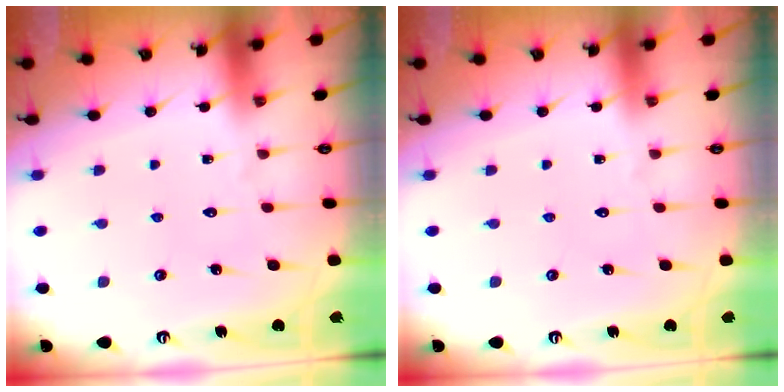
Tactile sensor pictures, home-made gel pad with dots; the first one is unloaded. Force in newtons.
{"total": 0.0}